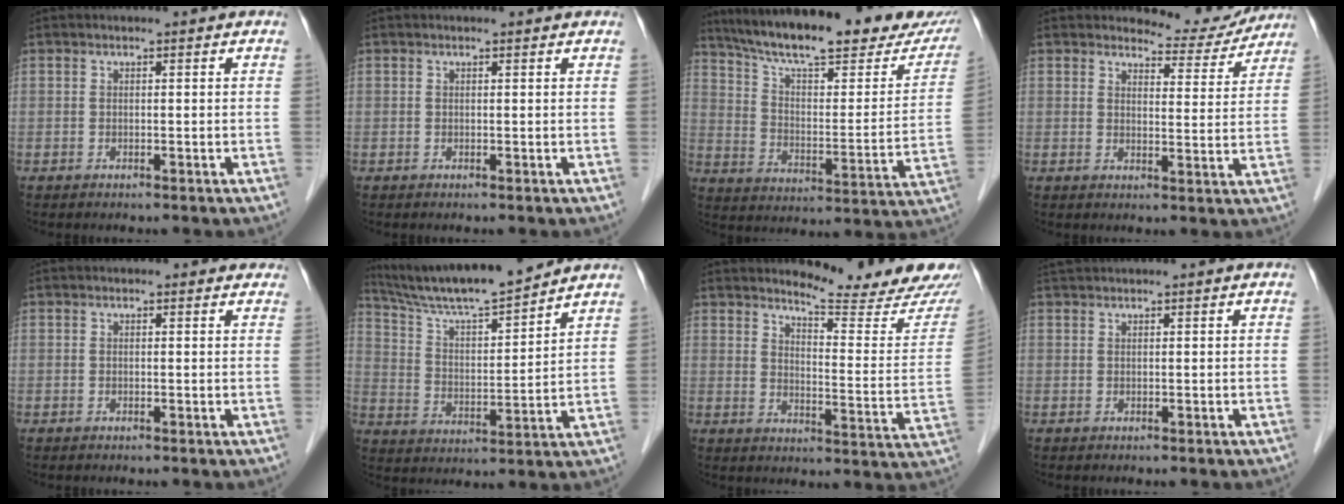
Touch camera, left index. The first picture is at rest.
{"total": 1.0, "force": [1.0, 0.2, 0.1], "torque": [-0.012, 0.005, 0.011]}
{"total": 27.8, "force": [23.1, 5.7, 14.4], "torque": [-0.221, -0.022, 0.311]}
{"total": 6.9, "force": [6.7, 1.7, -0.2], "torque": [0.005, -0.017, 0.076]}
{"total": 1.7, "force": [1.4, 0.9, 0.3], "torque": [0.000, 0.001, 0.005]}
{"total": 14.5, "force": [13.3, 0.0, 5.7], "torque": [-0.112, 0.005, 0.232]}
{"total": 16.3, "force": [15.5, 0.2, 5.1], "torque": [-0.069, -0.101, 0.184]}
{"total": 1.8, "force": [1.8, -0.1, 0.5], "torque": [-0.009, 0.020, 0.037]}